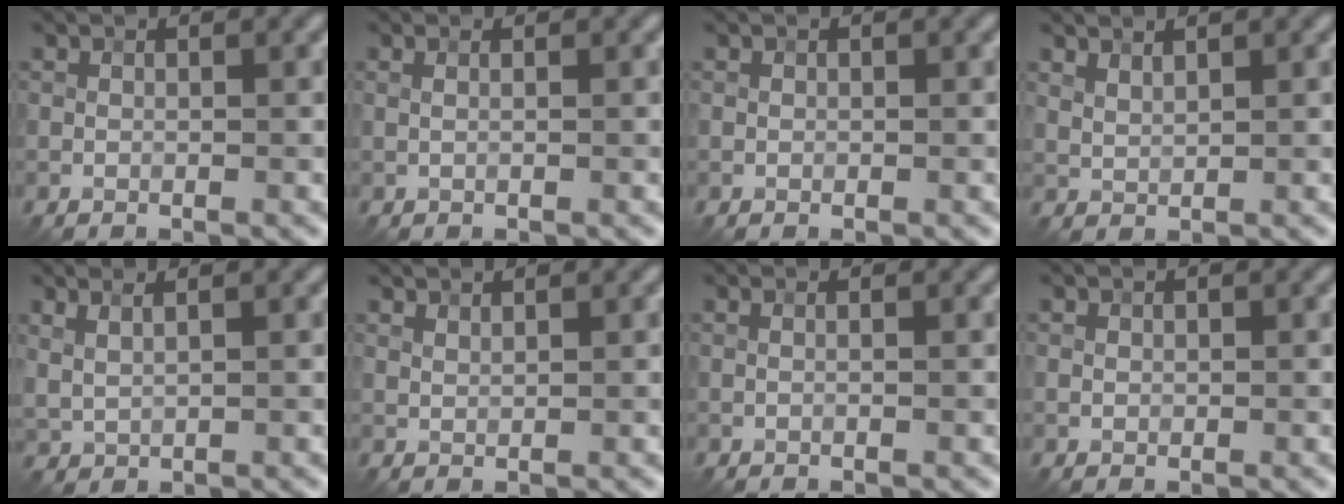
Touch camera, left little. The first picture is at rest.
{"total": 1.6, "force": [0.8, 0.8, 1.1], "torque": [-0.003, 0.004, -0.006]}
{"total": 0.0}
{"total": 1.6, "force": [1.4, 0.4, 0.6], "torque": [-0.020, -0.001, 0.032]}
{"total": 2.3, "force": [1.6, 0.8, 1.5], "torque": [-0.025, 0.000, 0.026]}
{"total": 1.0, "force": [0.9, 0.2, 0.3], "torque": [-0.008, -0.002, 0.019]}
{"total": 0.7, "force": [0.2, 0.2, 0.6], "torque": [-0.004, -0.007, -0.002]}
{"total": 0.5, "force": [0.2, 0.5, 0.2], "torque": [-0.002, 0.000, 0.002]}